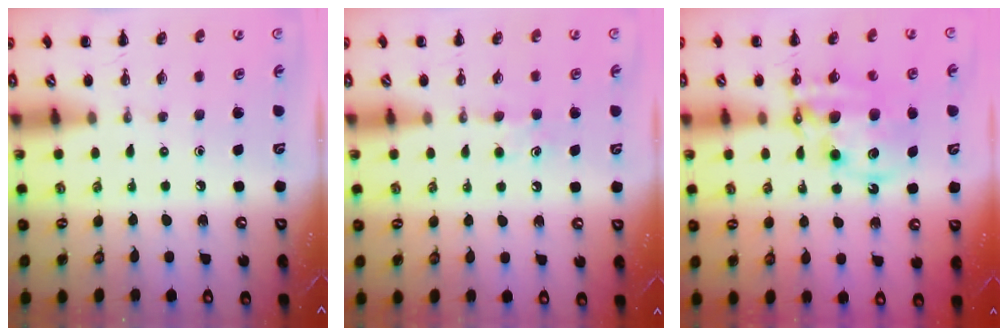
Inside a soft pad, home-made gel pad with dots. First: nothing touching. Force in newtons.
{"total": 6.0, "press": 5.7, "slide": 1.8}
{"total": 11.8, "press": 11.5, "slide": 2.6}